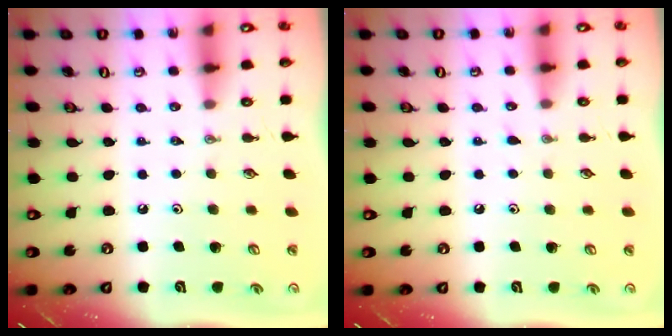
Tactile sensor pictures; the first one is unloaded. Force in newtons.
{"total": 4.0, "press": 4.0, "slide": 0.6}